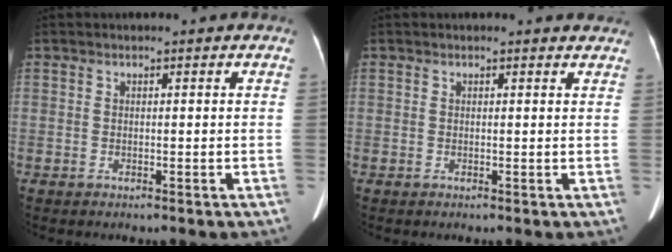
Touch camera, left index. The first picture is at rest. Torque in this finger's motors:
{"motor_torque": [-0.05, -0.76, 0.01, 0.01]}